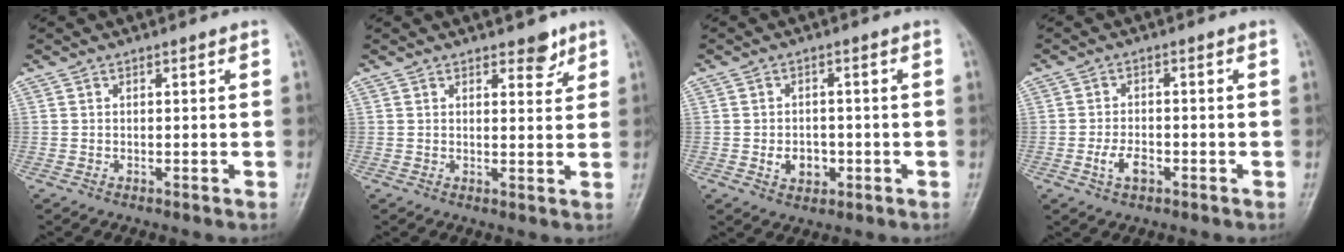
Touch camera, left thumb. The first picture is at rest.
{"total": 3.5, "force": [2.5, 1.7, 1.8], "torque": [-0.004, -0.014, 0.033]}
{"total": 4.5, "force": [-1.2, 3.5, 2.6], "torque": [-0.024, 0.006, -0.014]}
{"total": 4.0, "force": [-1.7, 2.3, 2.8], "torque": [-0.054, 0.009, -0.030]}